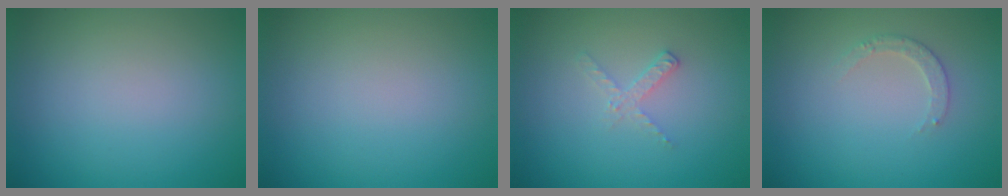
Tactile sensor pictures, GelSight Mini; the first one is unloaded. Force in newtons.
{"total": 0.0}
{"total": 1.4, "press": 1.4, "slide": 0.1}
{"total": 1.5, "press": 1.5, "slide": 0.2}